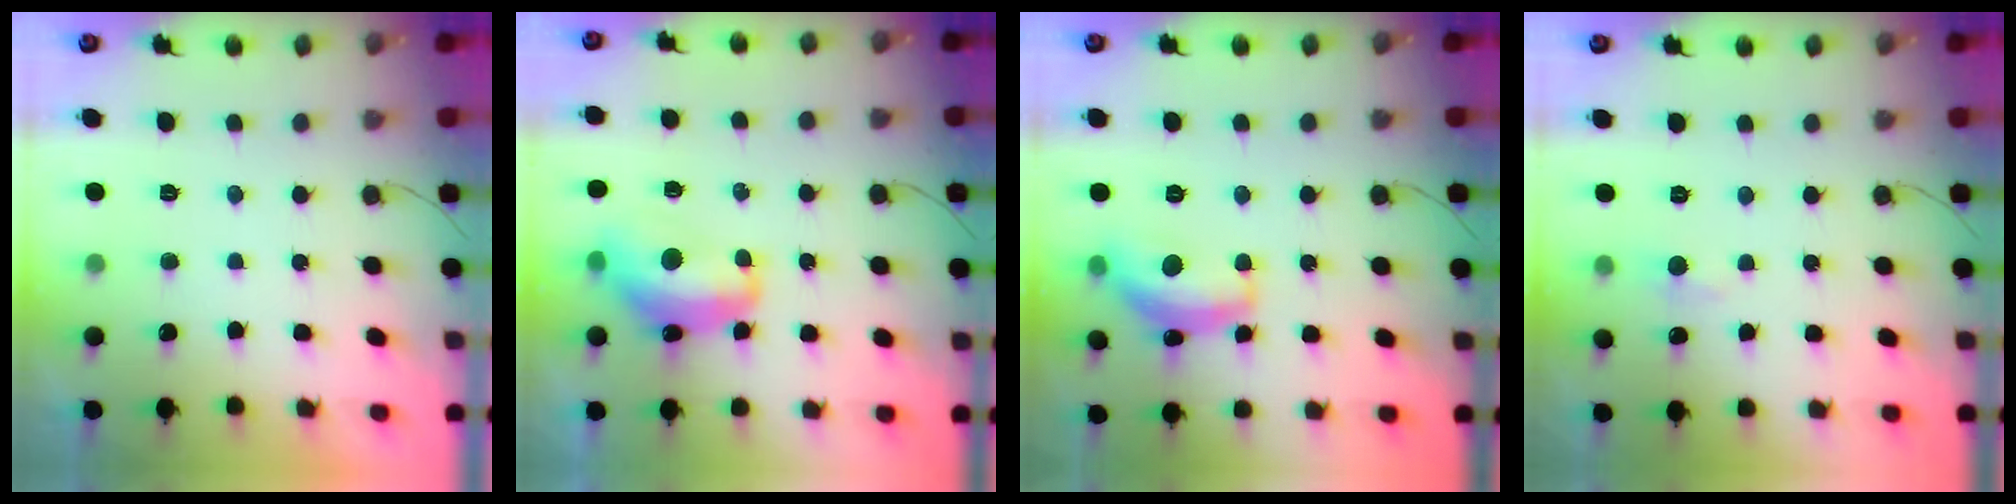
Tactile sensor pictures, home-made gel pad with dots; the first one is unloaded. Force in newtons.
{"total": 12.6, "press": 12.6, "slide": 1.3}
{"total": 13.7, "press": 13.6, "slide": 0.8}
{"total": 4.6, "press": 4.6, "slide": 0.7}